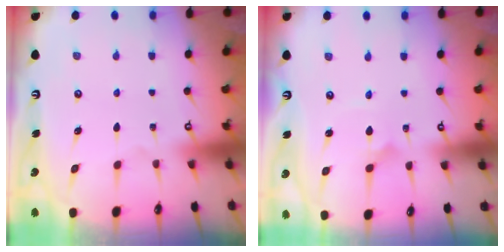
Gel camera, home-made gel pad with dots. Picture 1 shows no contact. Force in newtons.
{"total": 2.3, "press": 2.3, "slide": 0.1}